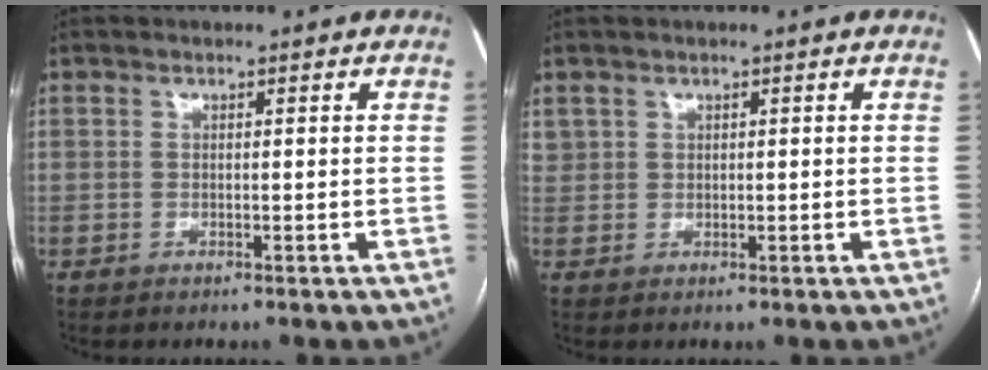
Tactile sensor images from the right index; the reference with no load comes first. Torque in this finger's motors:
{"motor_torque": [-0.14, 0.08, -0.06, -0.01]}